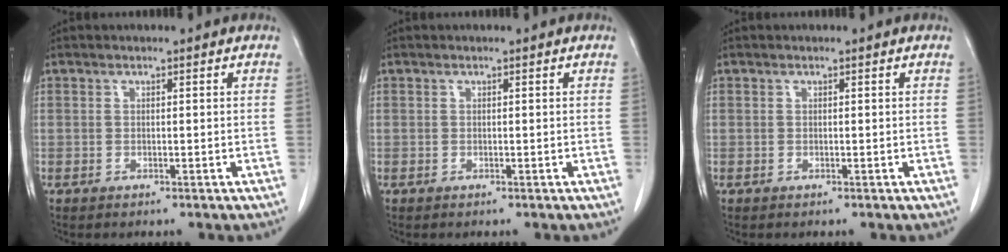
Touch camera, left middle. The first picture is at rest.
{"total": 0.0}
{"total": 0.0}